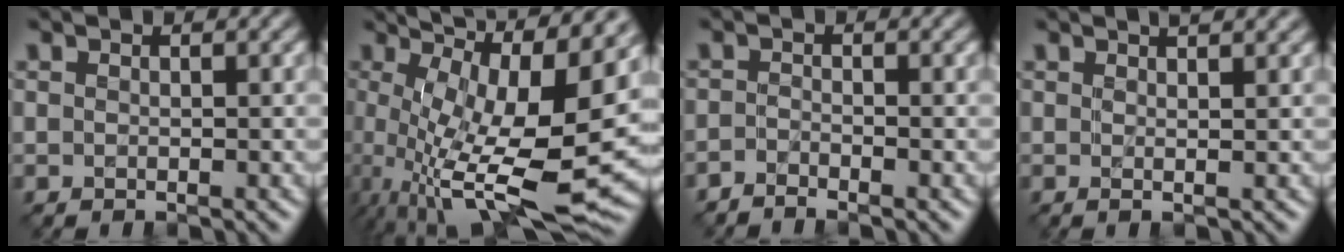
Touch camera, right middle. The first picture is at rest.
{"total": 16.8, "force": [1.2, 5.8, 15.7], "torque": [-0.242, 0.000, 0.041]}
{"total": 1.5, "force": [-1.4, 0.1, 0.4], "torque": [-0.006, -0.007, -0.033]}
{"total": 3.7, "force": [1.9, 1.4, 2.8], "torque": [-0.017, 0.015, -0.006]}